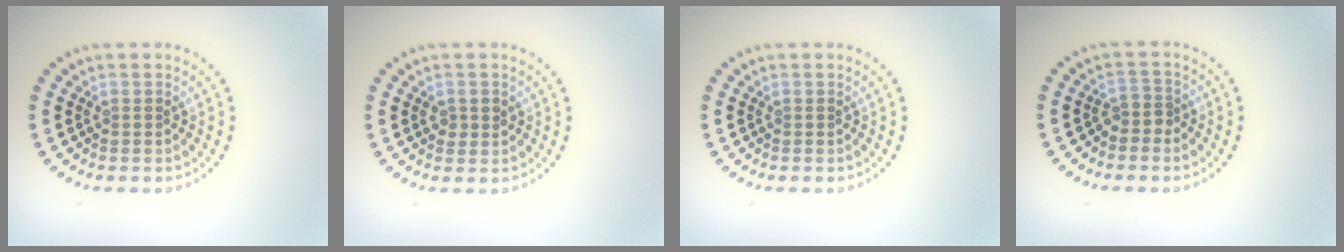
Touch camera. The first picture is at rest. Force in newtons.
{"total": 1.5, "press": 1.5, "slide": 0.2}
{"total": 0.0}
{"total": 1.5, "press": 1.2, "slide": 1.0}